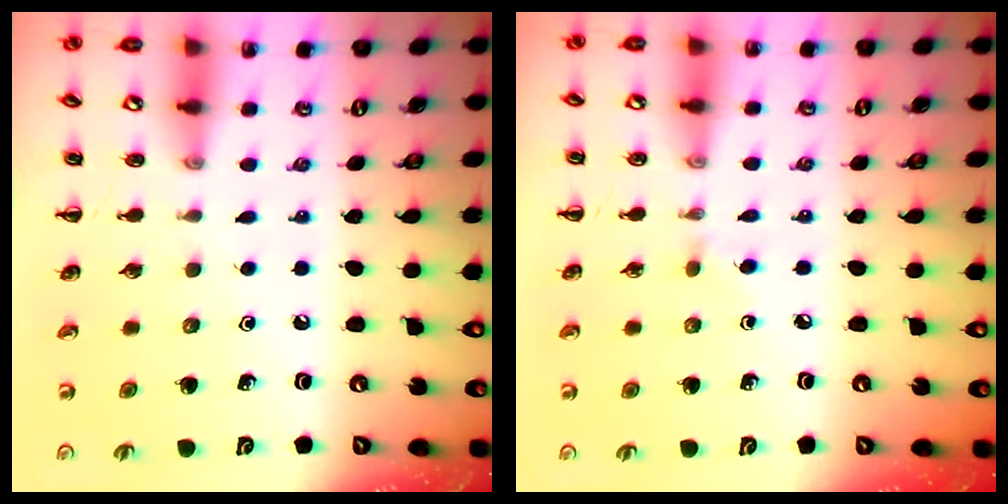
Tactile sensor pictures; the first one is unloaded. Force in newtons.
{"total": 2.4, "press": 2.1, "slide": 1.0}